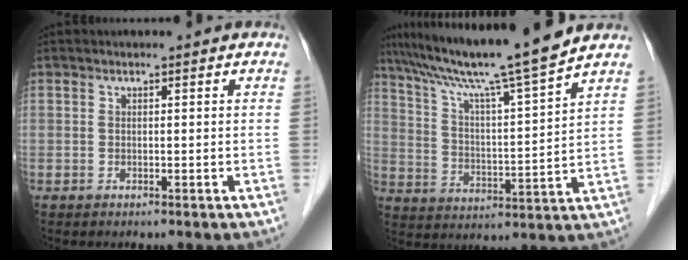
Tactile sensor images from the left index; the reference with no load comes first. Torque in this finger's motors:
{"motor_torque": [1.04, -1.09, 0.70, 0.21]}